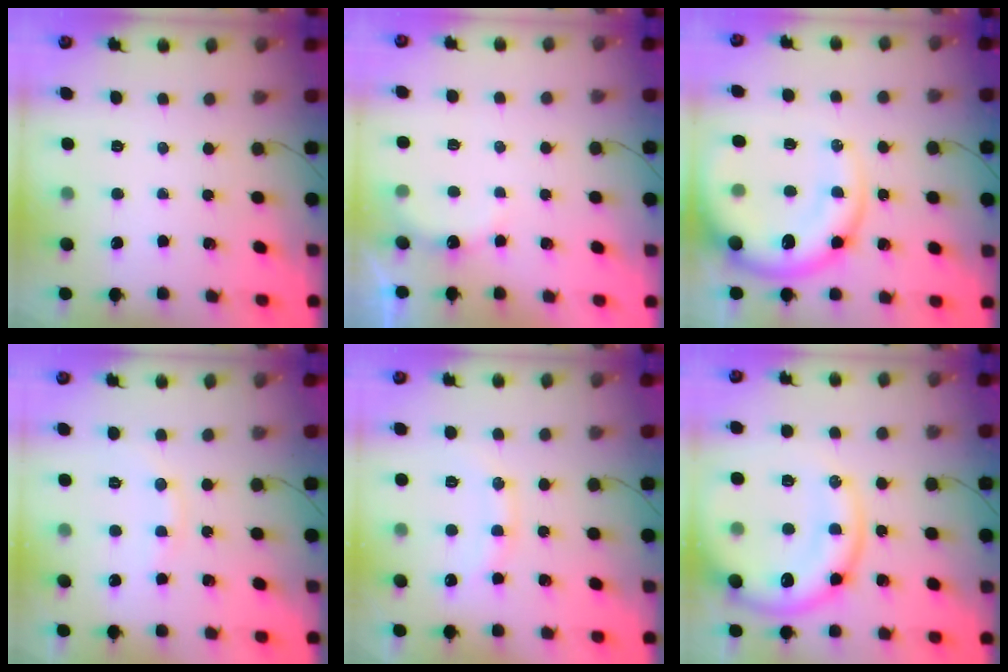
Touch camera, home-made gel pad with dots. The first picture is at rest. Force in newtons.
{"total": 5.6, "press": 5.5, "slide": 1.1}
{"total": 16.3, "press": 15.6, "slide": 4.7}
{"total": 7.6, "press": 7.6, "slide": 0.9}
{"total": 10.9, "press": 10.8, "slide": 0.9}
{"total": 18.2, "press": 17.9, "slide": 3.1}